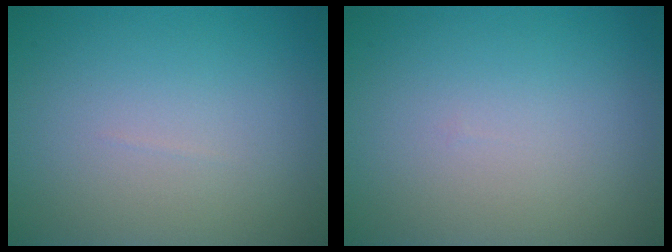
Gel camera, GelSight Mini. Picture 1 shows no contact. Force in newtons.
{"total": 0.0}